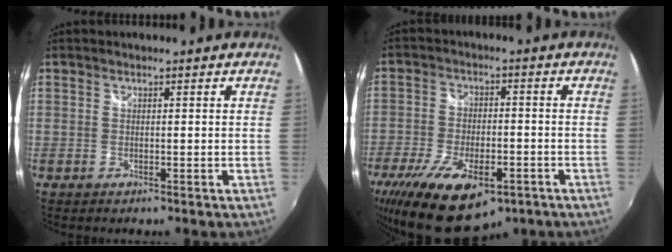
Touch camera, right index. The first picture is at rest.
{"total": 19.2, "force": [-11.4, 8.5, 12.8], "torque": [-0.268, -0.045, -0.178]}